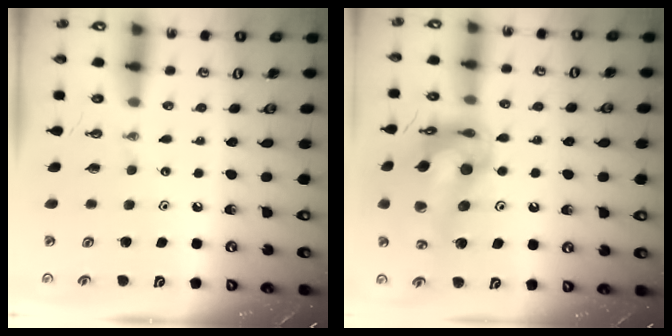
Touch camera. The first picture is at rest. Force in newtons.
{"total": 20.8, "press": 20.6, "slide": 2.3}